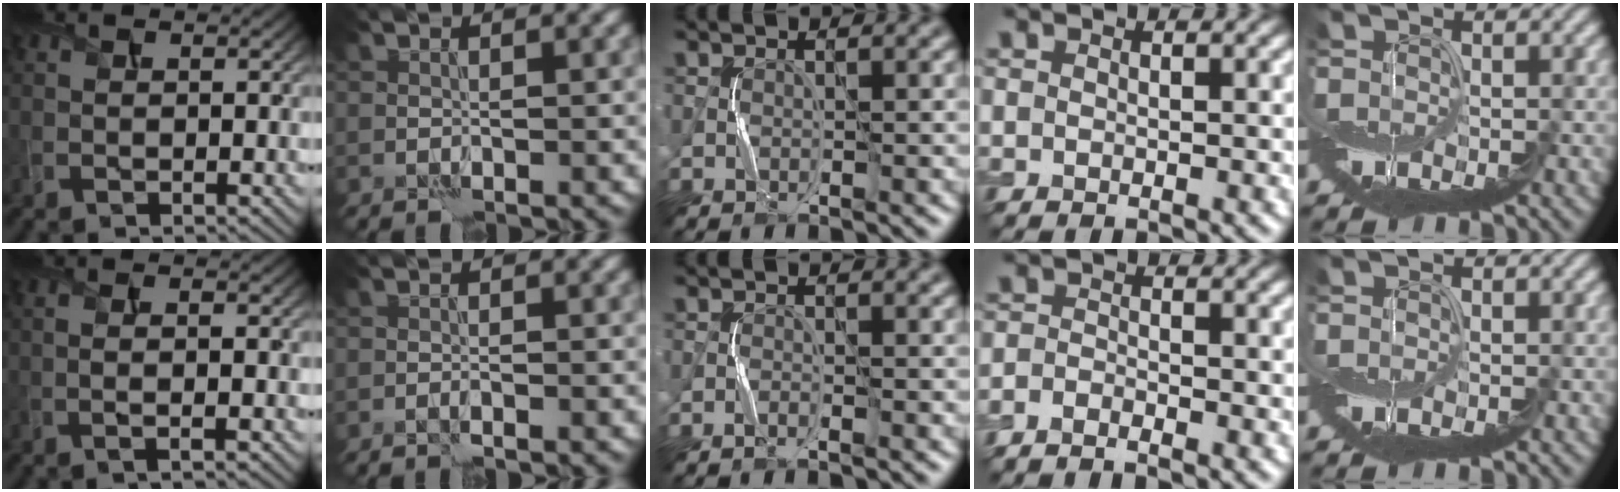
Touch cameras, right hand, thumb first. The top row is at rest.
{"thumb": {"total": 2.2, "force": [-0.6, 0.5, 2.0], "torque": [-0.035, -0.003, -0.019]}, "index": {"total": 0.7, "force": [-0.6, -0.1, 0.3], "torque": [-0.005, -0.001, -0.012]}, "middle": {"total": 0.6, "force": [-0.5, -0.1, 0.3], "torque": [-0.008, 0.000, -0.011]}, "ring": {"total": 1.7, "force": [-1.7, -0.1, 0.2], "torque": [-0.011, -0.003, -0.037]}}